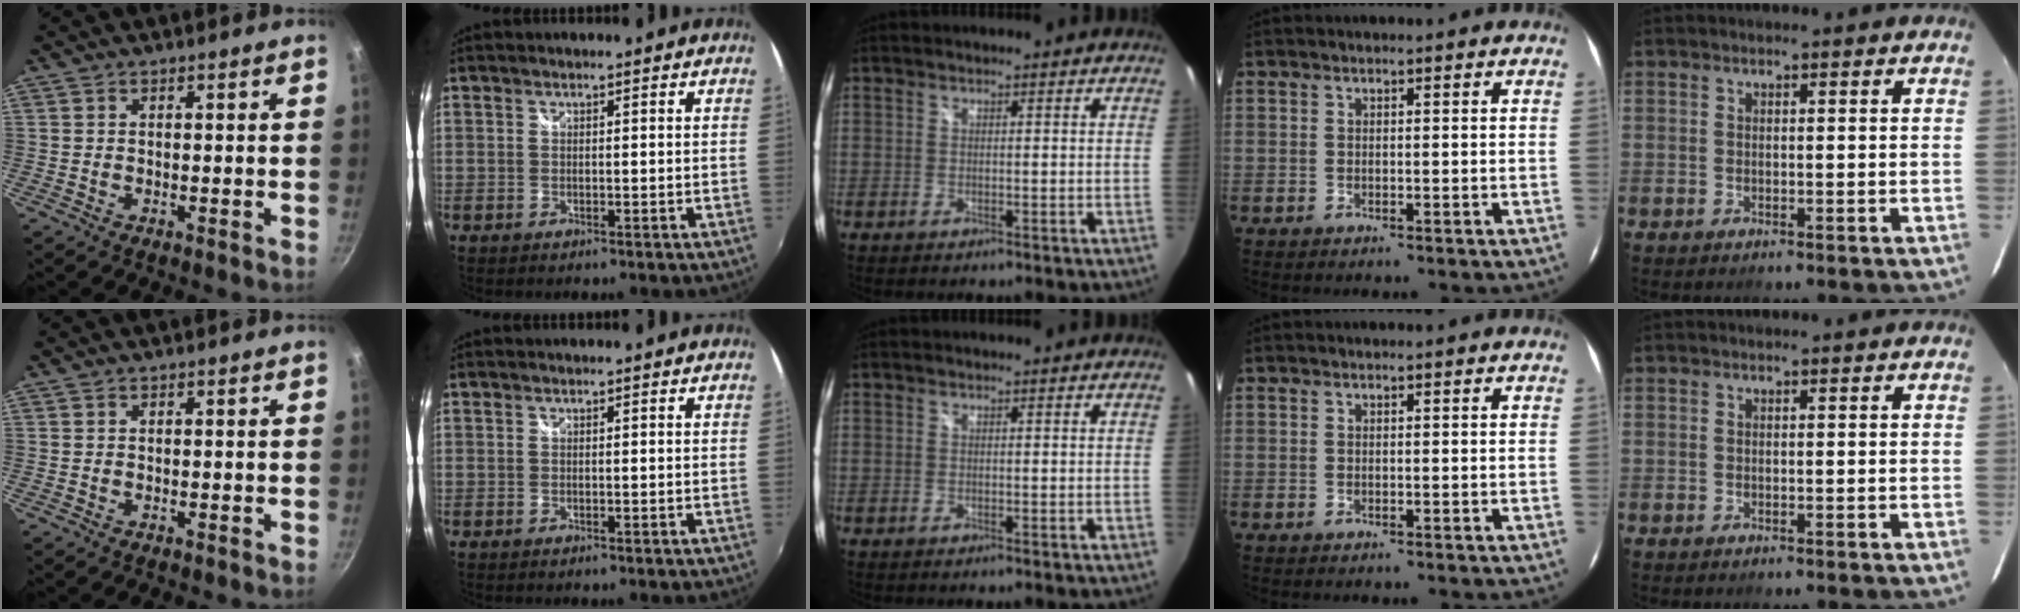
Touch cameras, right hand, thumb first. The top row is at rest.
{}